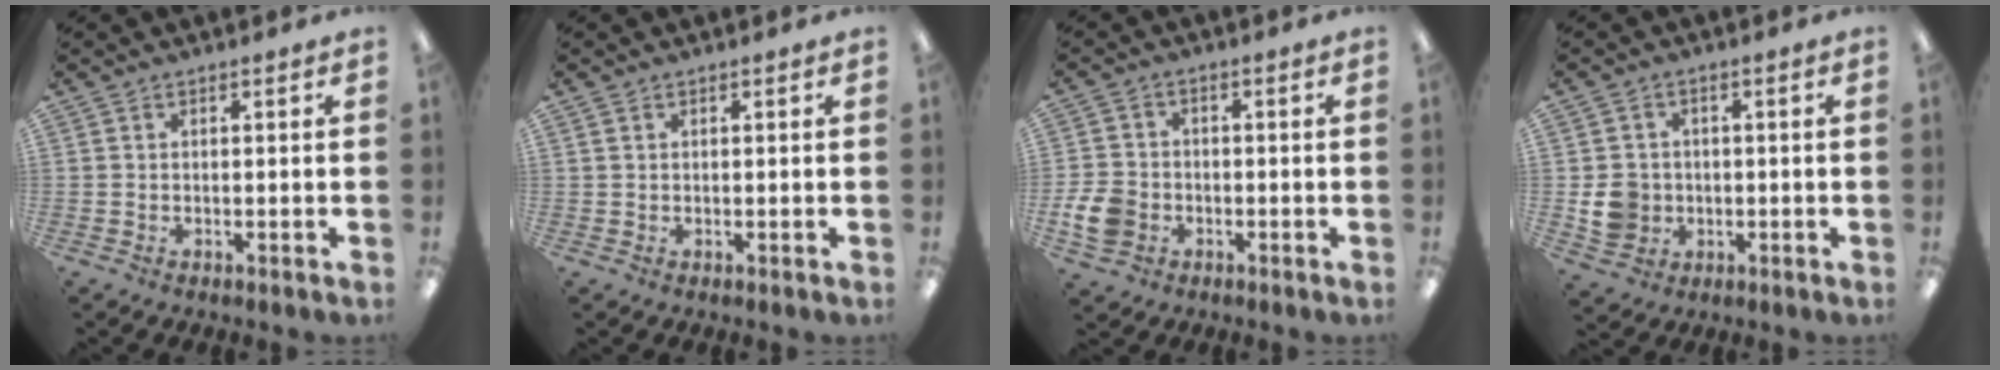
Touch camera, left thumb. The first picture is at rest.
{"total": 0.7, "force": [0.4, 0.5, 0.3], "torque": [-0.007, 0.003, 0.007]}
{"total": 7.3, "force": [-2.3, 5.9, 3.6], "torque": [-0.083, 0.010, -0.044]}
{"total": 6.4, "force": [-0.7, 6.0, 2.2], "torque": [-0.036, 0.013, -0.009]}